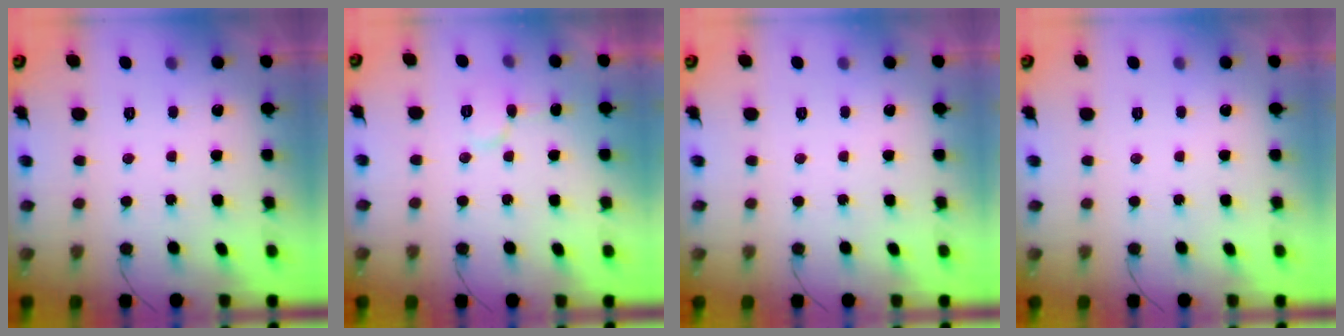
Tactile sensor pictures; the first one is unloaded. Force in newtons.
{"total": 6.1, "press": 6.1, "slide": 0.2}
{"total": 0.0}
{"total": 0.0}